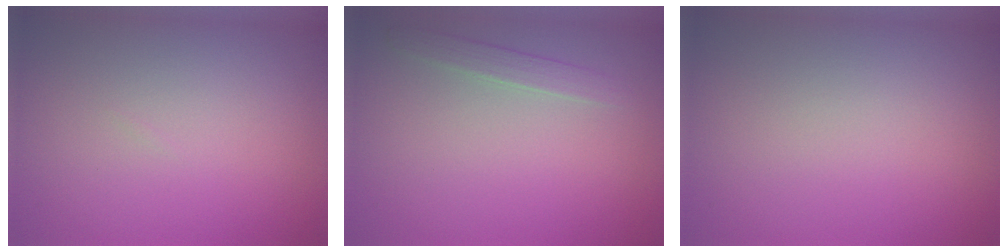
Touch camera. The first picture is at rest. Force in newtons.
{"total": 1.4, "press": 1.4, "slide": 0.0}
{"total": 0.0}